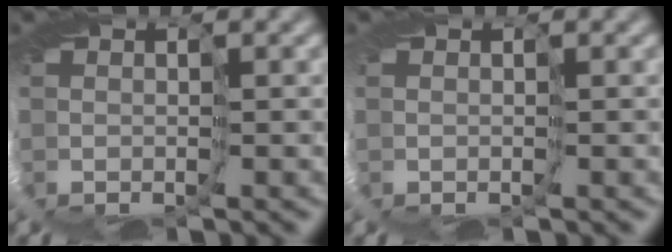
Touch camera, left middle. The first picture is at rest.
{"total": 0.0}